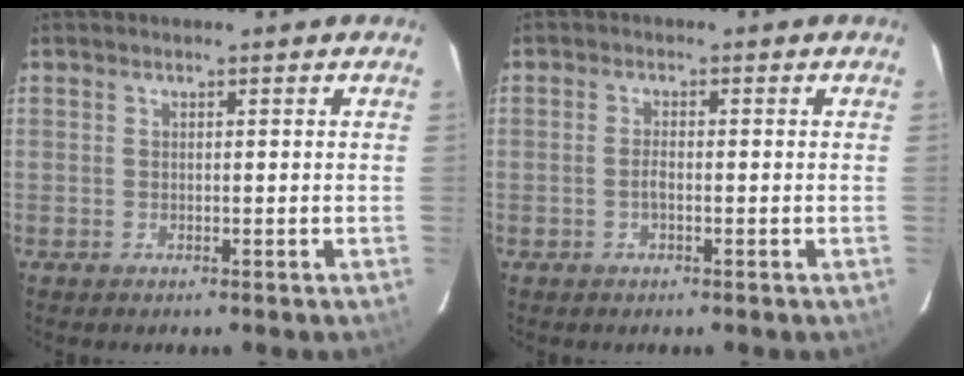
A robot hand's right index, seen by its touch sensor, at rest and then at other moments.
{"total": 1.7, "force": [-0.6, 0.6, 1.5], "torque": [-0.031, 0.002, -0.011]}